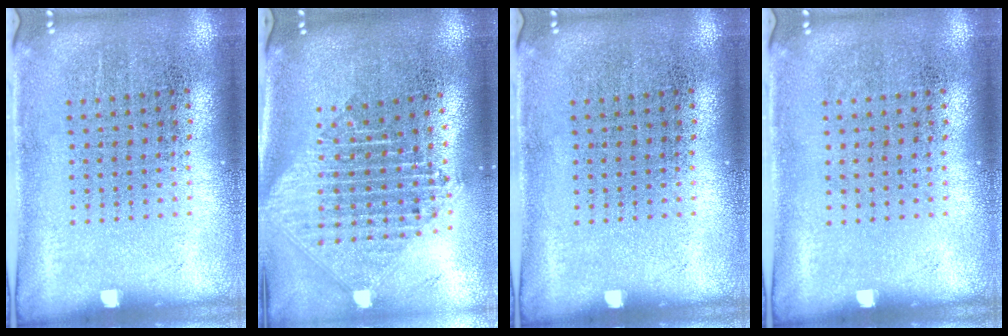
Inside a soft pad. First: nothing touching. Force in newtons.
{"total": 2.5, "press": 1.9, "slide": 1.5}
{"total": 0.0}
{"total": 0.0}